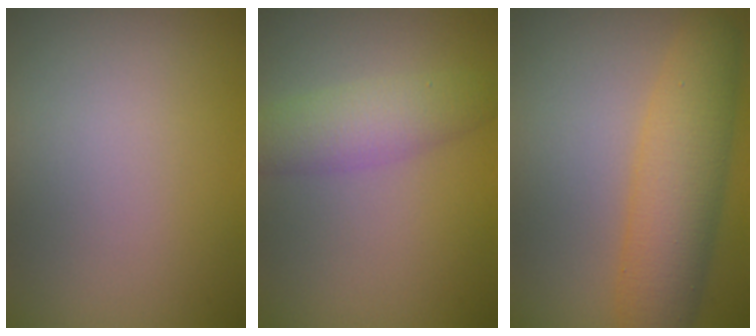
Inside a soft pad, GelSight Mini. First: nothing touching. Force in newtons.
{"total": 3.5, "press": 3.5, "slide": 0.1}
{"total": 6.5, "press": 6.5, "slide": 0.1}